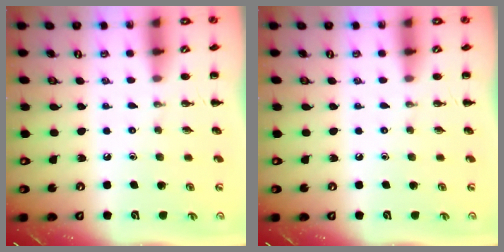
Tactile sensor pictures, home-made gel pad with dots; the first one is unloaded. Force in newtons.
{"total": 0.0}